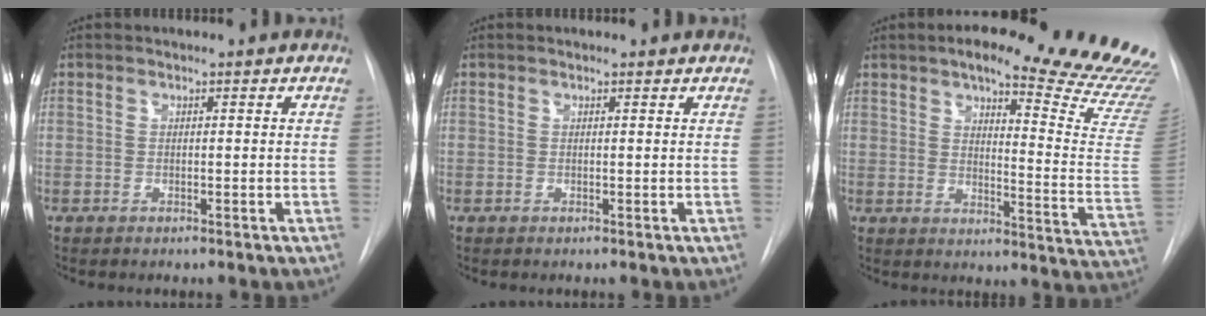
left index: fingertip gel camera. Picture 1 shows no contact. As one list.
[{"total": 1.1, "force": [1.1, 0.3, 0.1], "torque": [-0.011, 0.008, 0.010]}, {"total": 23.5, "force": [20.3, 1.9, 11.7], "torque": [-0.142, -0.101, 0.230]}]